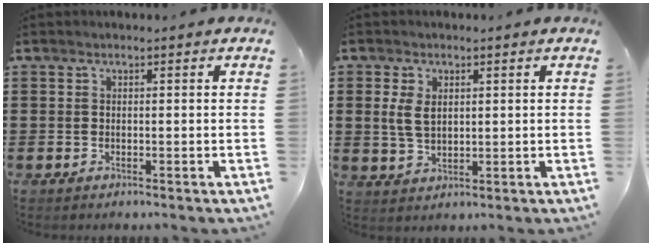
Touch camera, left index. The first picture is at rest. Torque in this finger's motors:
{"motor_torque": [0.44, -0.37, 0.15, 0.05]}